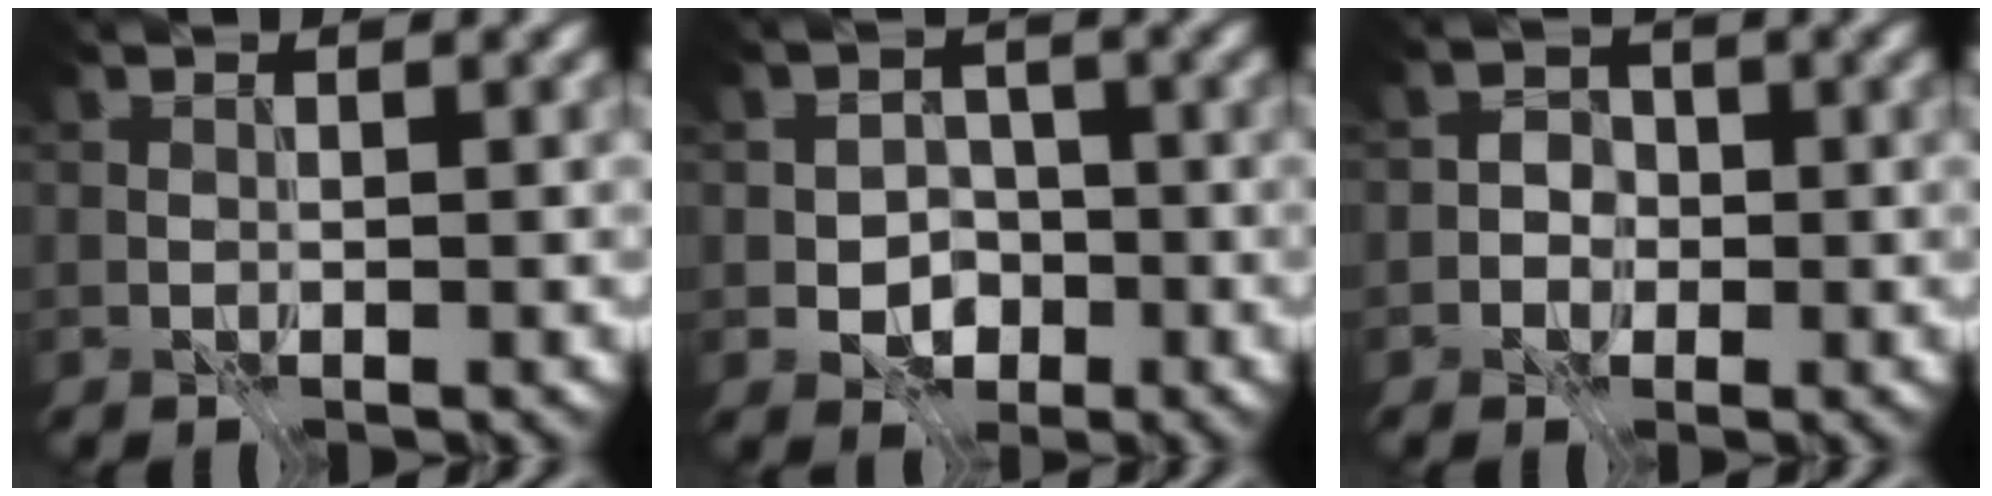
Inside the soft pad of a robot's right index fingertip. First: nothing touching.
{"total": 3.9, "force": [-1.8, 2.8, 2.0], "torque": [-0.023, -0.003, -0.040]}
{"total": 2.3, "force": [-1.0, 1.9, 0.8], "torque": [0.015, 0.003, -0.031]}